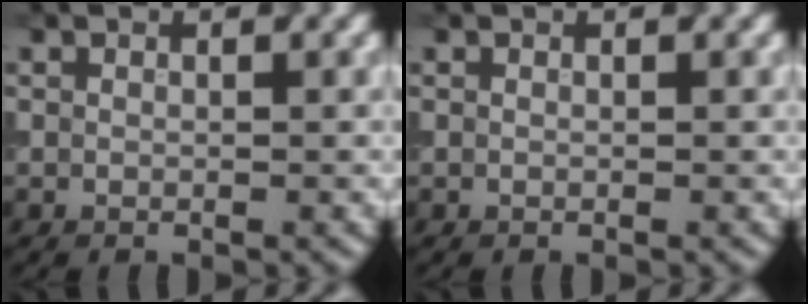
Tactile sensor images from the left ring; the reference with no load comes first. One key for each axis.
{"total": 0.0}